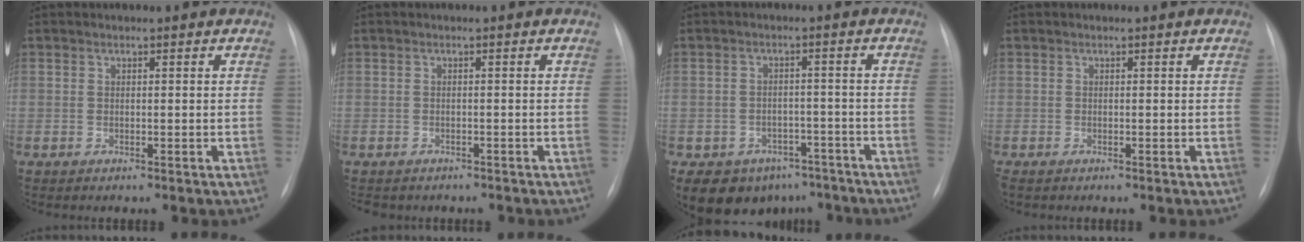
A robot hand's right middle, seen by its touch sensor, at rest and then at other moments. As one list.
[{"total": 5.3, "force": [-4.4, 2.6, 1.5], "torque": [-0.021, 0.003, -0.050]}, {"total": 9.5, "force": [-6.6, 6.5, 2.0], "torque": [-0.022, 0.017, -0.083]}, {"total": 0.5, "force": [-0.4, 0.2, 0.3], "torque": [-0.007, -0.001, -0.006]}]